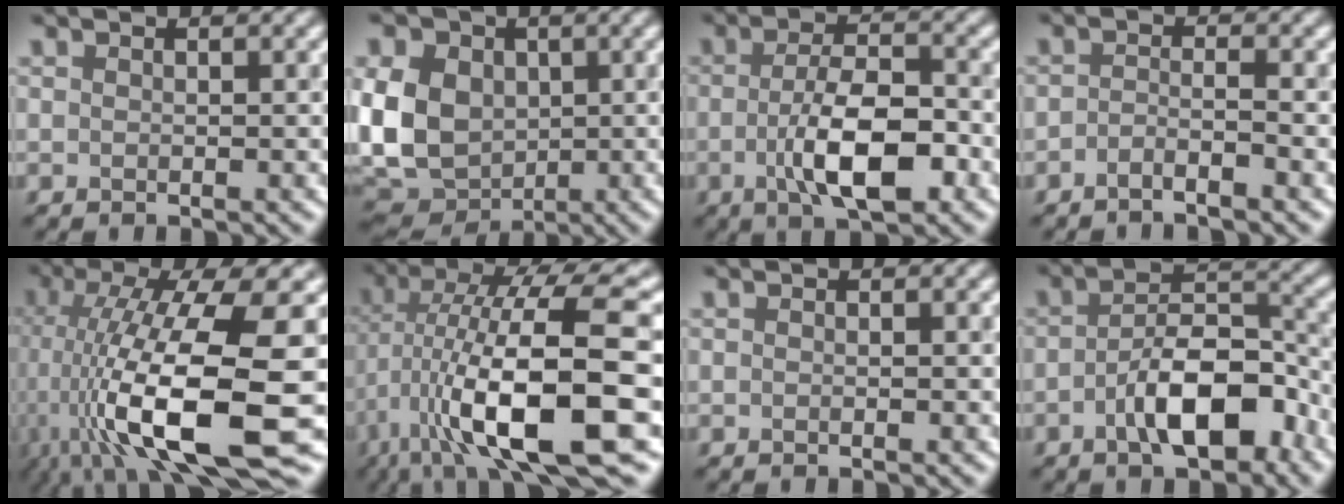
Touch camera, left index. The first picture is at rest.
{"total": 9.9, "force": [0.9, 7.7, 6.1], "torque": [-0.144, -0.001, 0.007]}
{"total": 6.8, "force": [-2.0, 2.5, 6.0], "torque": [-0.108, -0.002, -0.036]}
{"total": 1.5, "force": [-1.2, 0.2, 0.9], "torque": [-0.019, 0.000, -0.026]}
{"total": 15.1, "force": [-3.4, 4.2, 14.1], "torque": [-0.255, -0.004, -0.050]}
{"total": 13.8, "force": [-2.5, 3.8, 13.1], "torque": [-0.225, 0.011, -0.039]}
{"total": 0.0}
{"total": 7.3, "force": [-3.0, 3.2, 5.8], "torque": [-0.091, 0.011, -0.053]}